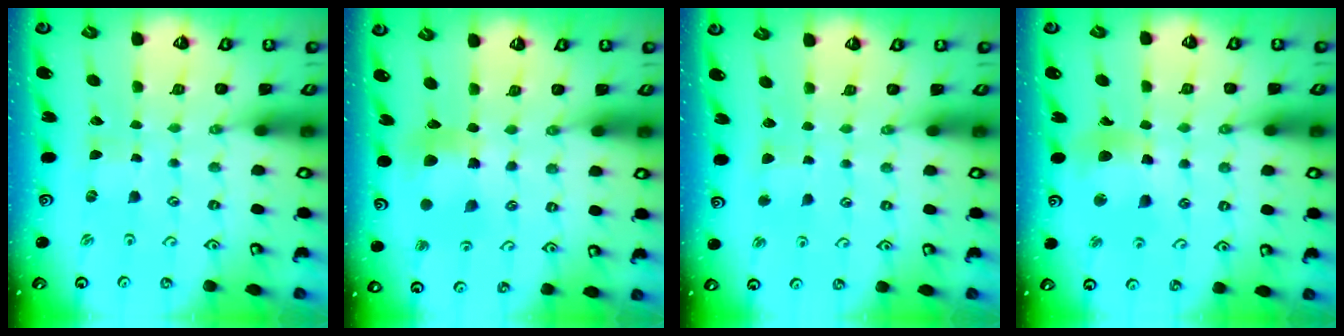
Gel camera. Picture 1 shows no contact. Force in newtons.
{"total": 9.5, "press": 9.4, "slide": 1.1}
{"total": 2.2, "press": 2.2, "slide": 0.2}
{"total": 11.2, "press": 11.1, "slide": 1.5}